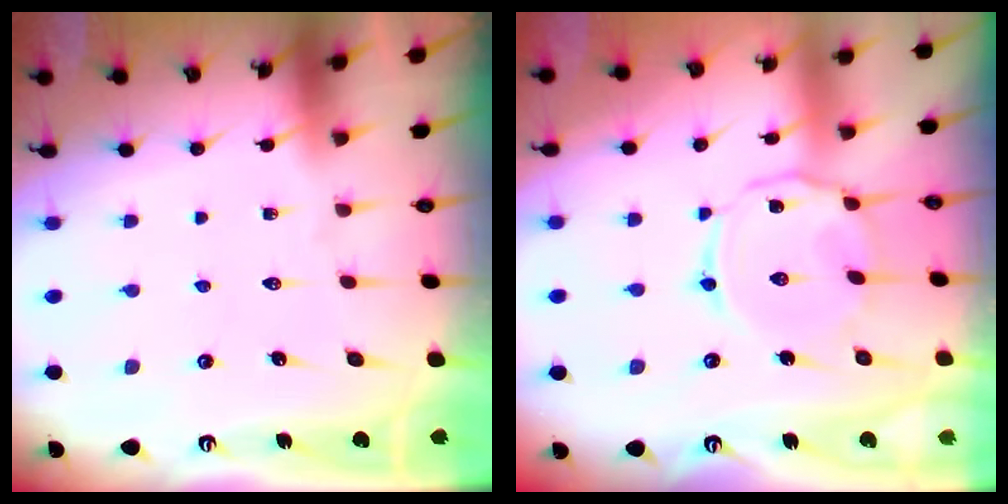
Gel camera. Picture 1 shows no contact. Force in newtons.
{"total": 7.3, "press": 7.3, "slide": 0.6}